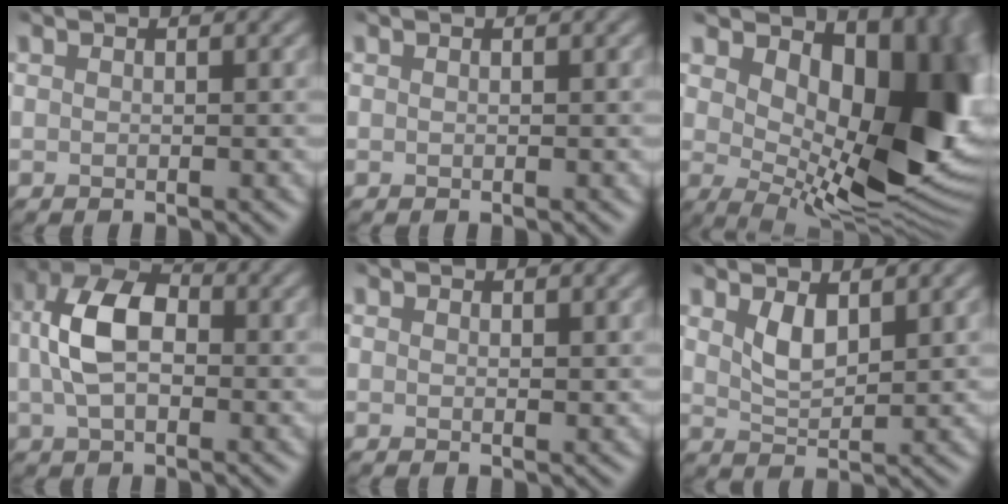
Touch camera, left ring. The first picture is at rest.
{"total": 0.0}
{"total": 14.6, "force": [2.7, 8.0, 12.0], "torque": [-0.119, -0.018, 0.048]}
{"total": 5.9, "force": [-0.3, 3.9, 4.4], "torque": [-0.085, 0.006, -0.018]}
{"total": 0.6, "force": [0.4, 0.3, 0.1], "torque": [0.001, -0.003, 0.008]}
{"total": 2.0, "force": [0.6, 1.1, 1.6], "torque": [-0.031, -0.012, 0.012]}